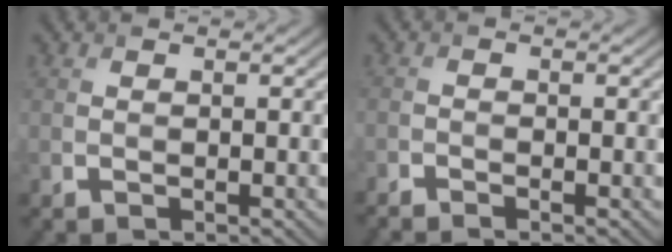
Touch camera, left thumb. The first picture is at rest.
{"total": 1.8, "force": [-1.7, -0.3, 0.4], "torque": [-0.010, -0.007, -0.036]}